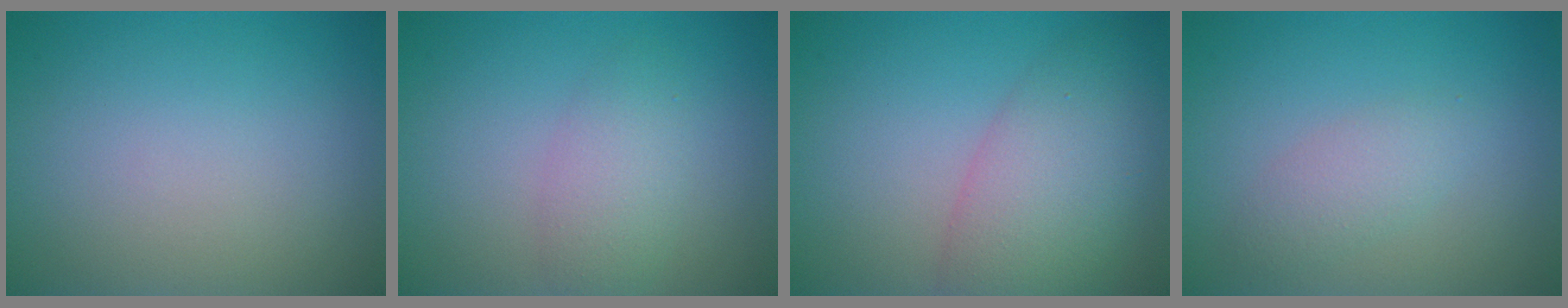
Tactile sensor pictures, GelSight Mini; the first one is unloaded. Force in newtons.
{"total": 1.9, "press": 1.9, "slide": 0.1}
{"total": 6.7, "press": 6.7, "slide": 0.5}
{"total": 2.0, "press": 2.0, "slide": 0.1}